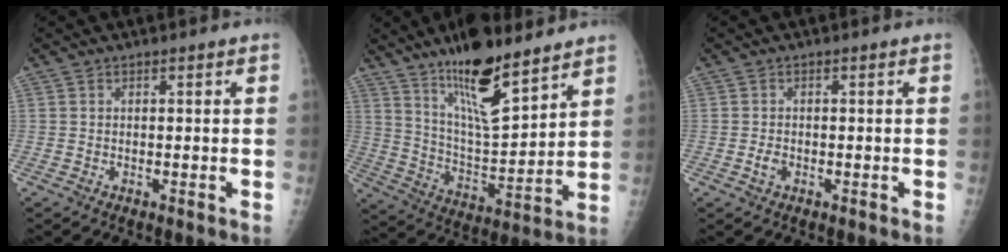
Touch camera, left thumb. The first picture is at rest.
{"total": 16.9, "force": [11.8, 4.8, 11.1], "torque": [-0.162, -0.080, 0.213]}
{"total": 1.6, "force": [-0.5, 1.1, 1.0], "torque": [-0.015, 0.001, -0.010]}